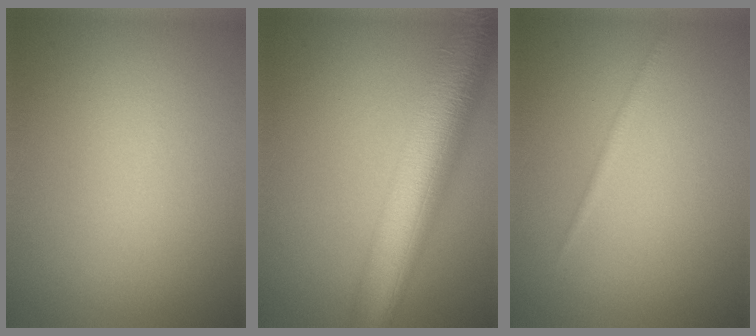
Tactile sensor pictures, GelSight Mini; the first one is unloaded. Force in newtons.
{"total": 10.3, "press": 10.3, "slide": 0.6}
{"total": 0.7, "press": 0.7, "slide": 0.0}